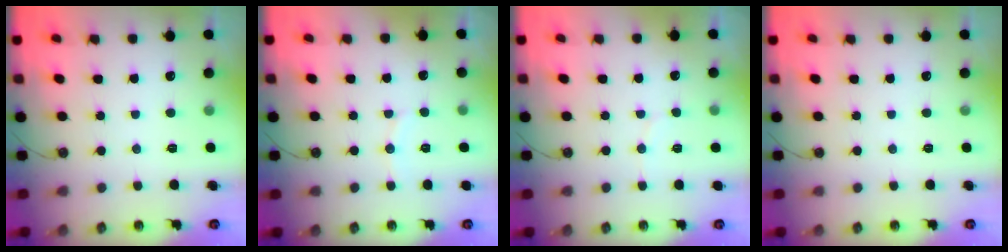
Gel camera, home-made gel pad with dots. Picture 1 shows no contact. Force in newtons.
{"total": 4.4, "press": 4.4, "slide": 0.7}
{"total": 3.0, "press": 3.0, "slide": 0.2}
{"total": 0.0}